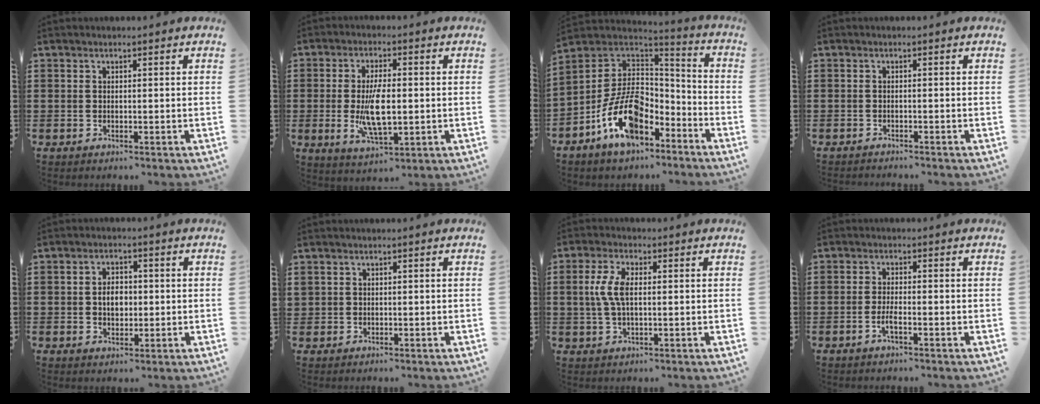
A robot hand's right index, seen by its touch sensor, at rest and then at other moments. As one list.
[{"total": 8.5, "force": [-0.7, 3.3, 7.8], "torque": [-0.164, -0.008, -0.015]}, {"total": 13.4, "force": [-6.3, 7.6, 9.0], "torque": [-0.183, 0.021, -0.120]}, {"total": 0.8, "force": [-0.8, -0.2, 0.0], "torque": [-0.002, -0.001, -0.017]}, {"total": 2.2, "force": [0.2, 1.4, 1.7], "torque": [-0.027, 0.003, -0.001]}, {"total": 0.7, "force": [0.3, 0.7, 0.1], "torque": [-0.004, 0.001, 0.008]}, {"total": 5.6, "force": [0.5, 2.4, 5.0], "torque": [-0.123, 0.001, 0.000]}, {"total": 2.2, "force": [-1.1, 0.2, 2.0], "torque": [-0.042, -0.005, -0.021]}]